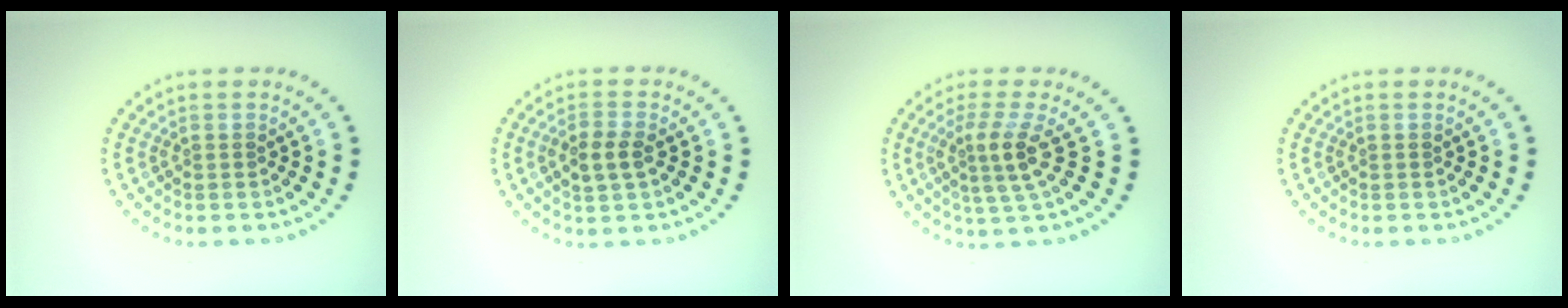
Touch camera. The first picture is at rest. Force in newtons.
{"total": 2.4, "press": 2.3, "slide": 0.5}
{"total": 3.0, "press": 2.2, "slide": 2.0}
{"total": 0.0}